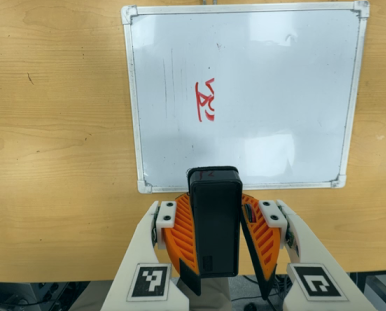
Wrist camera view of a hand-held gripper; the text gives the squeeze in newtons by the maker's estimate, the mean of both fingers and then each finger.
{"total": 9.4, "left": 9.6, "right": 9.3}